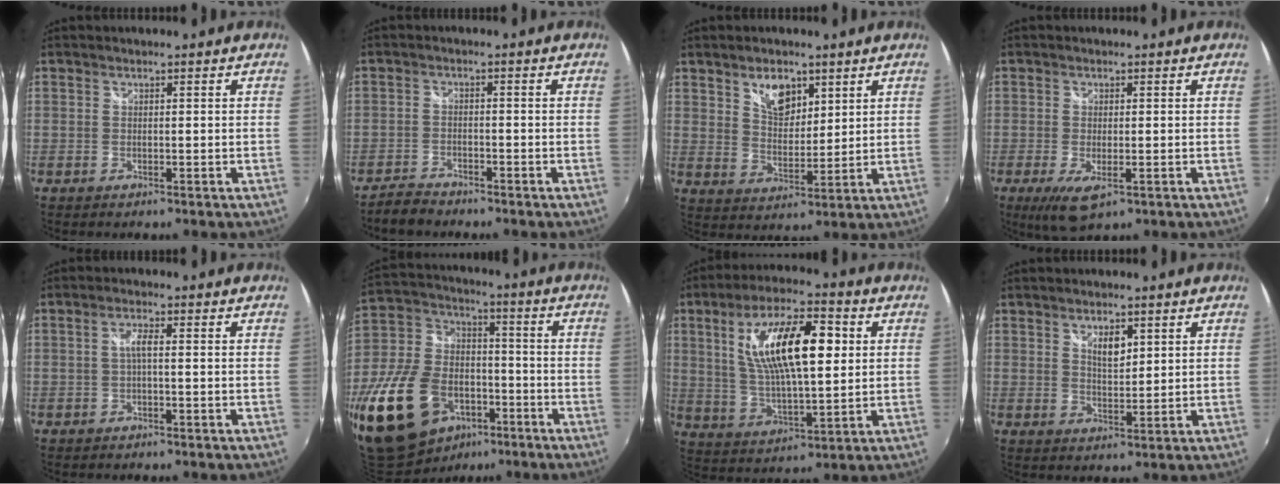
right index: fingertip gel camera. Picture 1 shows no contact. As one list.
[{"total": 3.8, "force": [-3.5, 1.1, 0.9], "torque": [-0.037, -0.004, -0.068]}, {"total": 7.1, "force": [4.2, 4.1, 4.1], "torque": [-0.057, 0.003, 0.078]}, {"total": 6.0, "force": [-2.4, 2.4, 5.0], "torque": [-0.100, -0.023, -0.035]}, {"total": 2.1, "force": [-0.3, 0.2, 2.0], "torque": [-0.040, 0.005, -0.006]}, {"total": 24.6, "force": [-11.5, 15.9, 14.8], "torque": [-0.340, 0.000, -0.181]}, {"total": 17.2, "force": [4.2, 5.9, 15.6], "torque": [-0.280, 0.014, 0.079]}, {"total": 4.0, "force": [1.9, 1.8, 3.0], "torque": [-0.046, -0.001, 0.034]}]